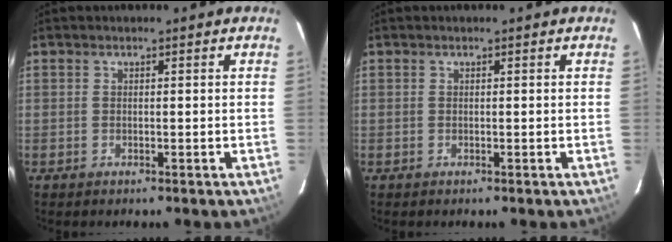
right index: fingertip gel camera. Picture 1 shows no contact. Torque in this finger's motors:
{"motor_torque": [0.00, 0.00, 0.00, 0.00]}